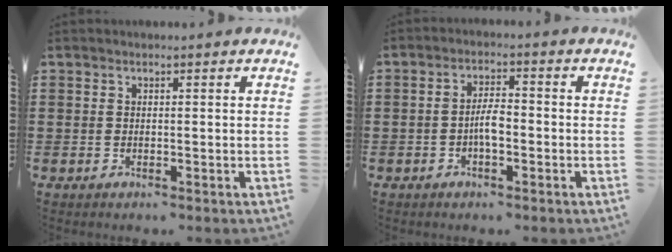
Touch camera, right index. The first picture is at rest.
{"total": 3.7, "force": [-1.0, 1.3, 3.3], "torque": [-0.067, 0.006, -0.022]}